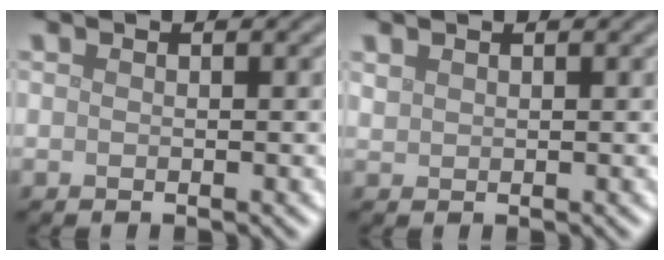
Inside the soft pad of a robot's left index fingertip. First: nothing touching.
{"total": 0.8, "force": [0.8, 0.4, 0.1], "torque": [-0.006, 0.001, 0.019]}